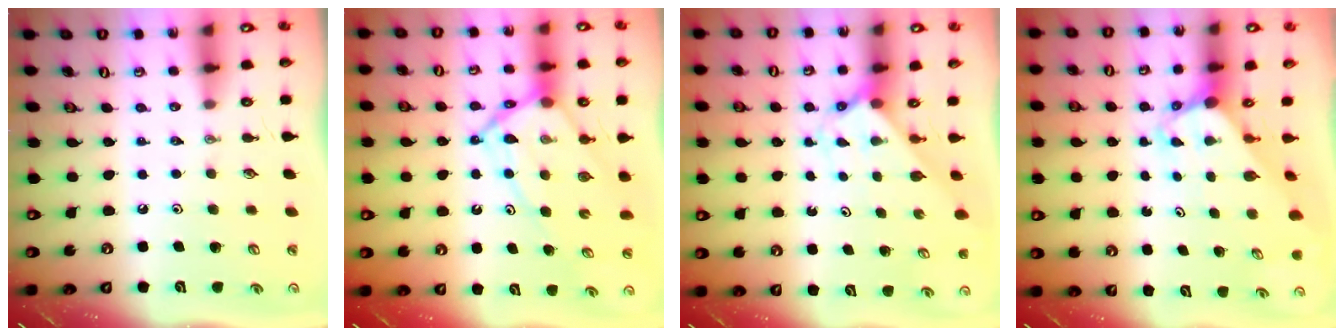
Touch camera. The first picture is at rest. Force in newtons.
{"total": 13.4, "press": 13.4, "slide": 1.3}
{"total": 2.2, "press": 2.2, "slide": 0.1}
{"total": 2.9, "press": 2.9, "slide": 0.2}